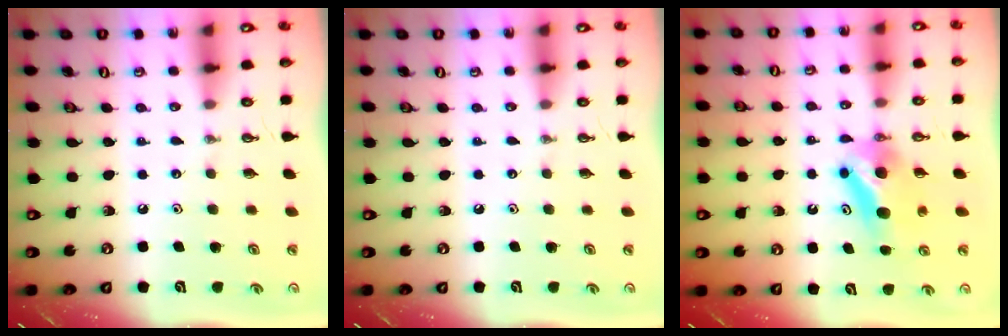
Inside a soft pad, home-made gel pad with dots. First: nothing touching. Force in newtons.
{"total": 0.0}
{"total": 7.3, "press": 6.8, "slide": 2.7}